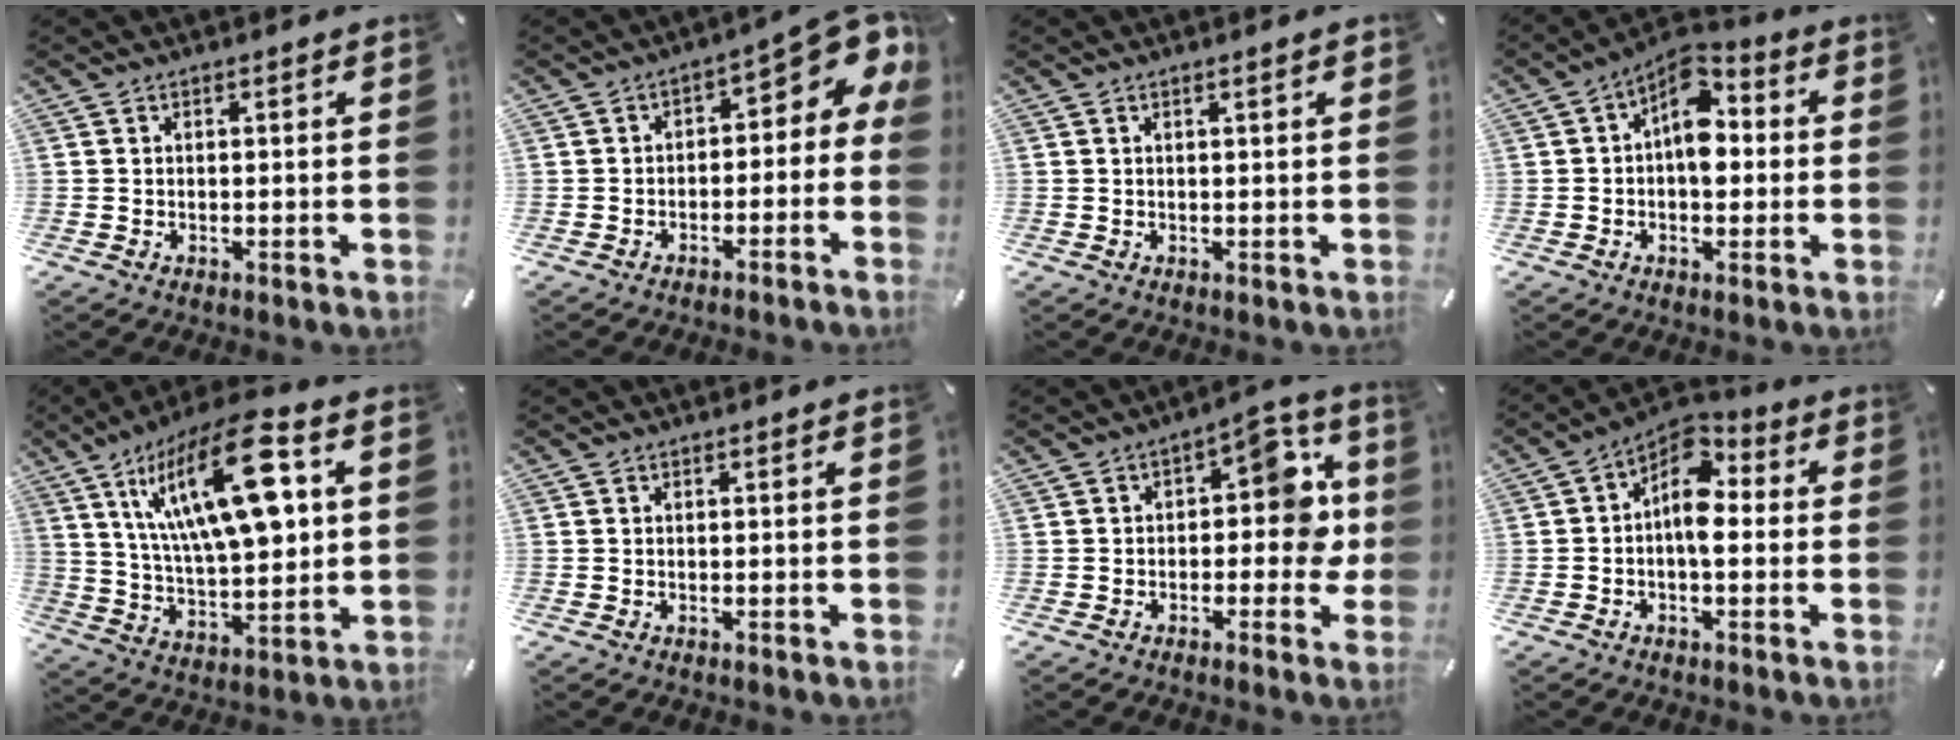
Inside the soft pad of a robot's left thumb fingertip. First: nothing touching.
{"total": 7.2, "force": [2.5, 4.1, 5.4], "torque": [-0.058, -0.030, 0.040]}
{"total": 1.4, "force": [0.4, 0.2, 1.3], "torque": [-0.025, 0.002, 0.007]}
{"total": 9.3, "force": [1.1, 6.0, 7.0], "torque": [-0.098, -0.015, 0.015]}
{"total": 23.5, "force": [8.8, 9.0, 19.8], "torque": [-0.357, -0.035, 0.130]}
{"total": 0.0}
{"total": 11.6, "force": [1.6, 6.6, 9.5], "torque": [-0.109, -0.008, 0.024]}
{"total": 9.1, "force": [0.3, 5.4, 7.3], "torque": [-0.115, -0.014, 0.004]}